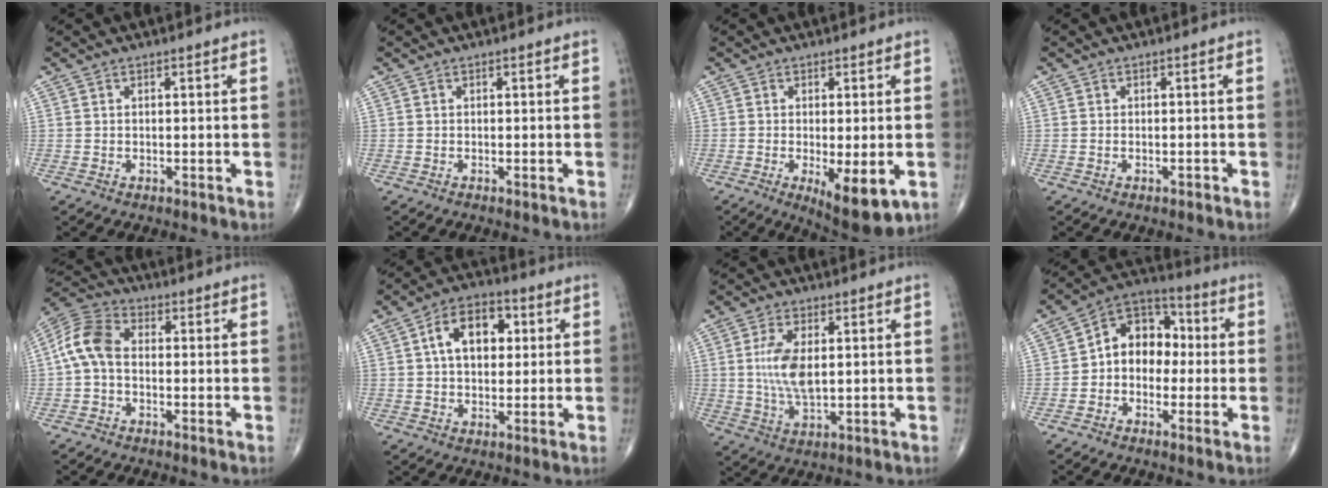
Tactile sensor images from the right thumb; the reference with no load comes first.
{"total": 0.0}
{"total": 9.4, "force": [-2.7, 3.1, 8.5], "torque": [-0.123, -0.023, -0.033]}
{"total": 0.5, "force": [-0.4, 0.2, 0.3], "torque": [-0.010, 0.006, -0.004]}
{"total": 8.4, "force": [-0.5, 5.5, 6.4], "torque": [-0.127, 0.026, -0.026]}
{"total": 10.9, "force": [2.4, 6.9, 8.0], "torque": [-0.109, 0.014, 0.034]}
{"total": 8.5, "force": [1.2, 4.1, 7.3], "torque": [-0.149, -0.009, 0.027]}
{"total": 11.1, "force": [-0.3, 8.5, 7.2], "torque": [-0.074, 0.042, -0.024]}